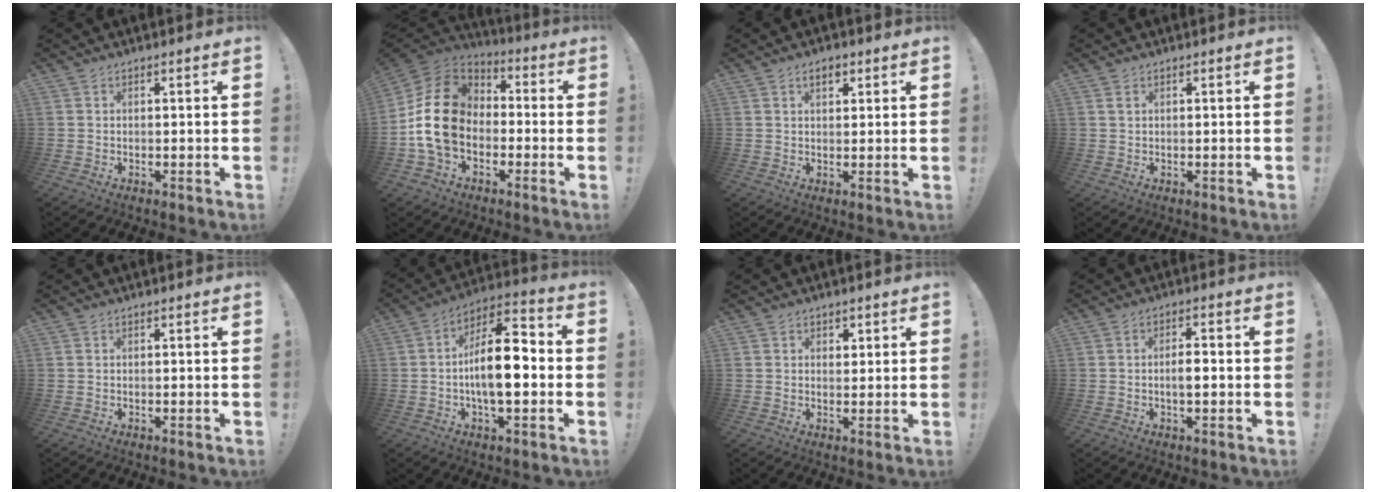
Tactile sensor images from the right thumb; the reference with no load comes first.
{"total": 18.1, "force": [-1.7, 13.8, 11.6], "torque": [-0.201, 0.028, -0.021]}
{"total": 3.5, "force": [1.7, 1.9, 2.3], "torque": [-0.034, 0.001, 0.027]}
{"total": 1.1, "force": [0.7, 0.5, 0.7], "torque": [-0.013, -0.002, 0.012]}
{"total": 0.0}
{"total": 15.0, "force": [-1.8, 6.3, 13.5], "torque": [-0.227, 0.013, -0.034]}
{"total": 2.0, "force": [1.1, 1.6, 0.4], "torque": [0.006, -0.005, 0.016]}
{"total": 3.3, "force": [-0.6, 1.2, 3.0], "torque": [-0.045, 0.004, -0.015]}